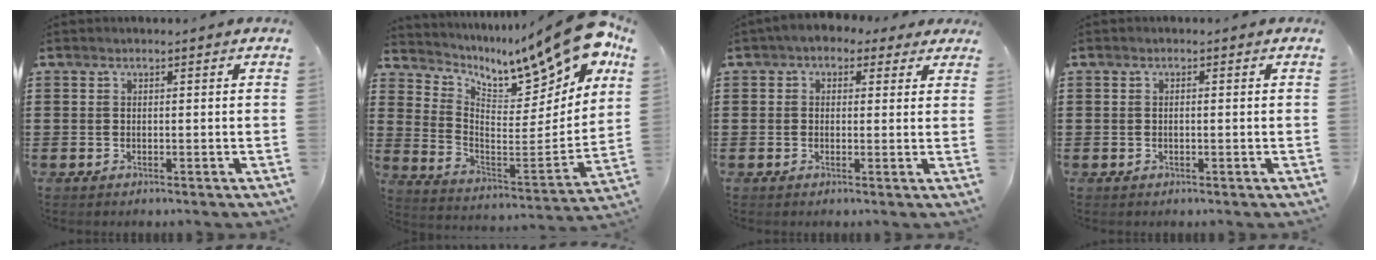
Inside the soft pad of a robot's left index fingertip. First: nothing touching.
{"total": 12.9, "force": [10.2, 3.3, 7.1], "torque": [-0.120, -0.089, 0.162]}
{"total": 2.3, "force": [1.0, 1.8, 1.0], "torque": [-0.027, 0.010, 0.017]}
{"total": 0.5, "force": [-0.1, 0.1, 0.5], "torque": [-0.010, -0.003, 0.000]}